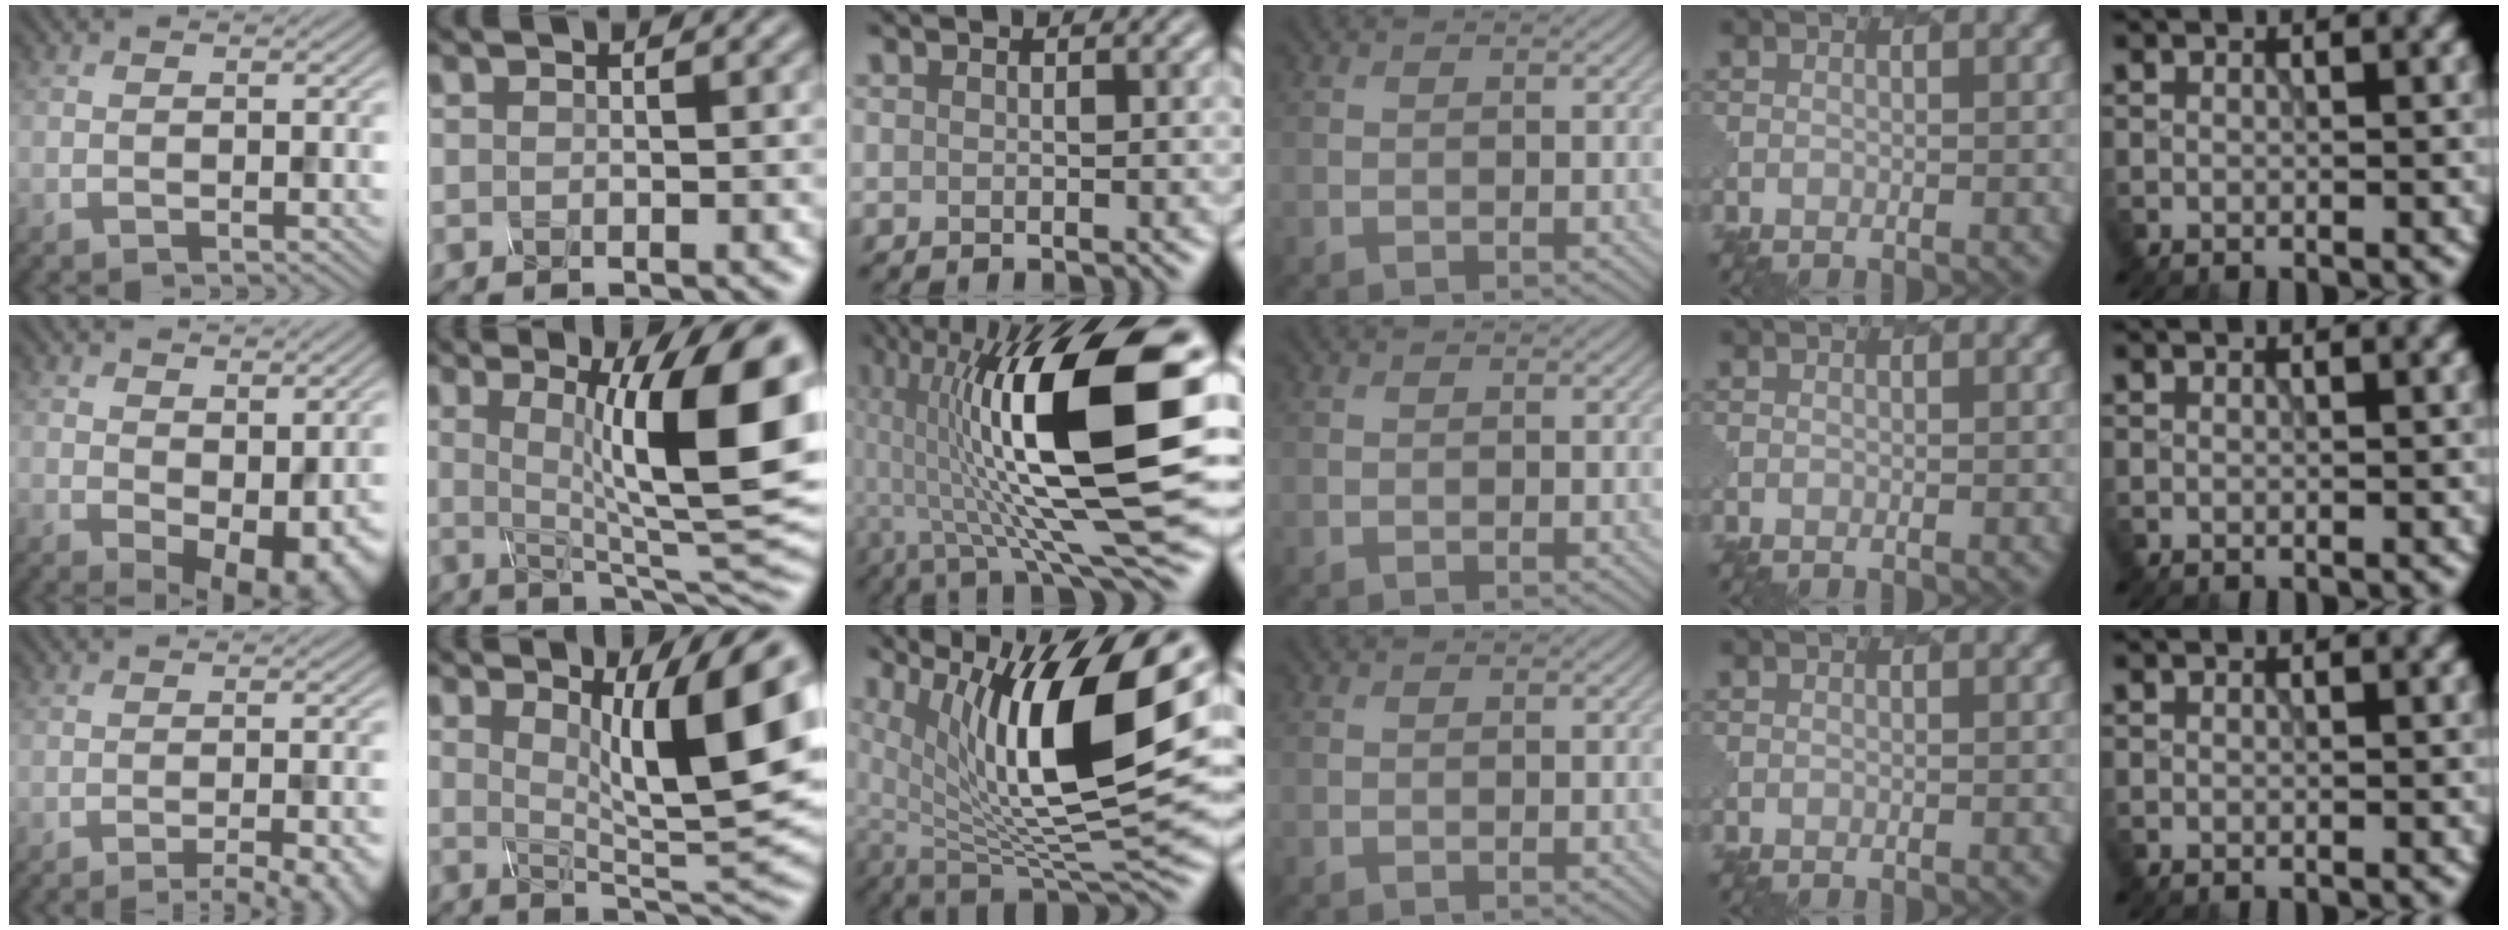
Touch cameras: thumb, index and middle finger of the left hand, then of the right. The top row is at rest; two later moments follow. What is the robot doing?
{"motion": "pour", "object": "mug"}